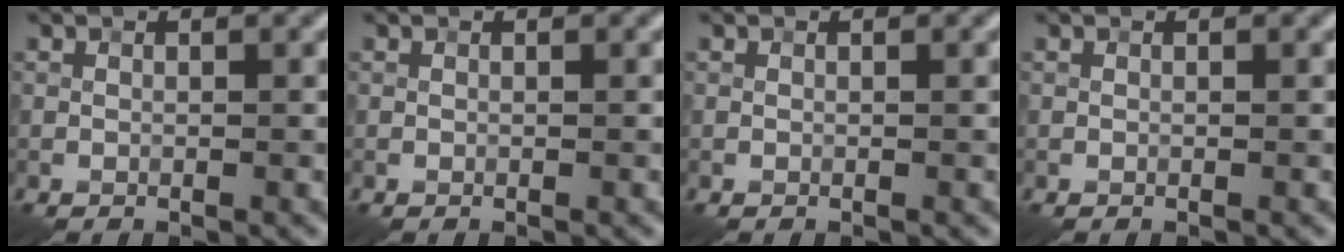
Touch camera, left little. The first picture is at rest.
{"total": 0.0}
{"total": 0.0}
{"total": 0.0}